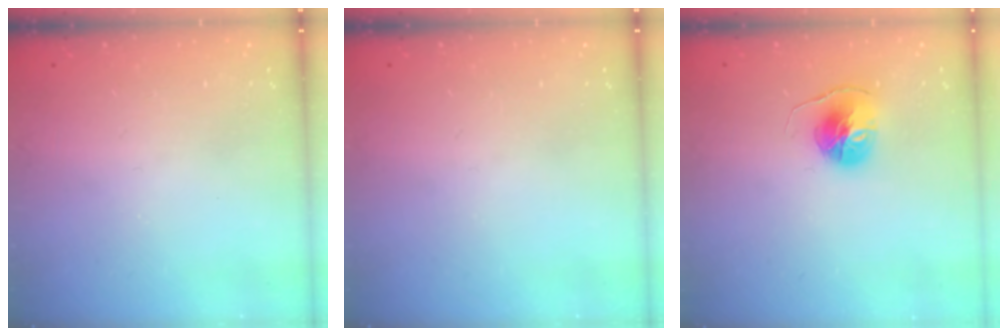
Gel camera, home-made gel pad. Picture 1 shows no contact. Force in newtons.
{"total": 0.0}
{"total": 7.7, "press": 7.6, "slide": 0.6}